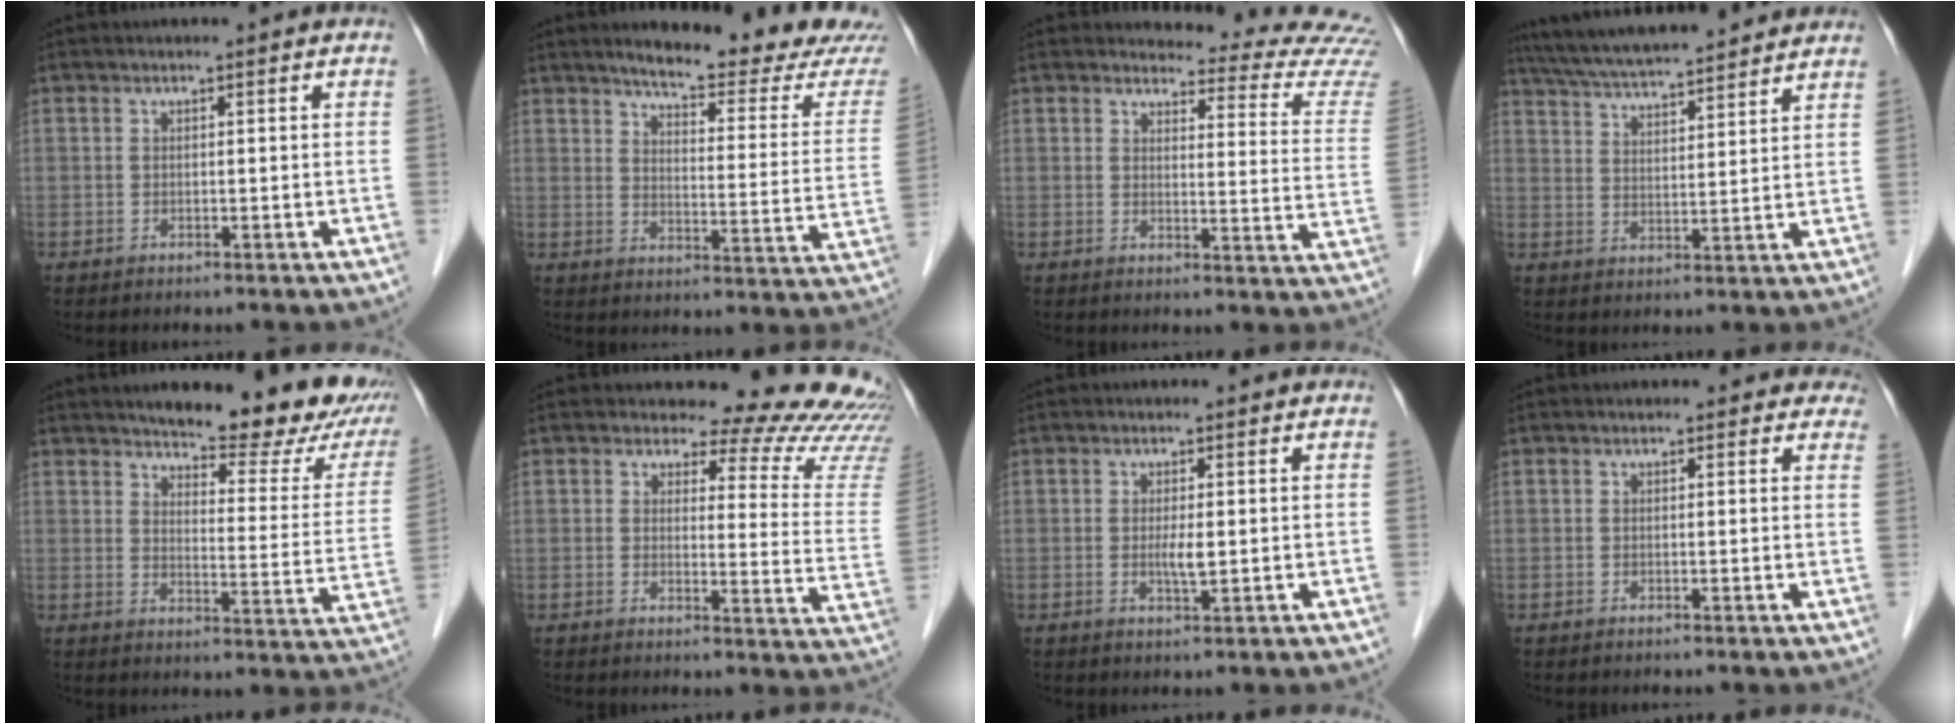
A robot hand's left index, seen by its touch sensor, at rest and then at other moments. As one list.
[{"total": 17.7, "force": [16.3, 0.9, 6.9], "torque": [-0.088, -0.070, 0.193]}, {"total": 16.2, "force": [15.9, 1.3, 2.3], "torque": [-0.001, -0.125, 0.142]}, {"total": 17.9, "force": [15.9, 2.1, 7.8], "torque": [-0.134, 0.042, 0.239]}, {"total": 16.8, "force": [14.1, 4.0, 8.3], "torque": [-0.085, -0.032, 0.157]}, {"total": 15.8, "force": [15.0, 3.0, 3.7], "torque": [-0.019, -0.117, 0.133]}, {"total": 2.3, "force": [0.0, 0.4, 2.3], "torque": [-0.046, -0.003, 0.001]}, {"total": 2.8, "force": [2.4, 1.4, 0.3], "torque": [0.018, -0.008, 0.001]}]